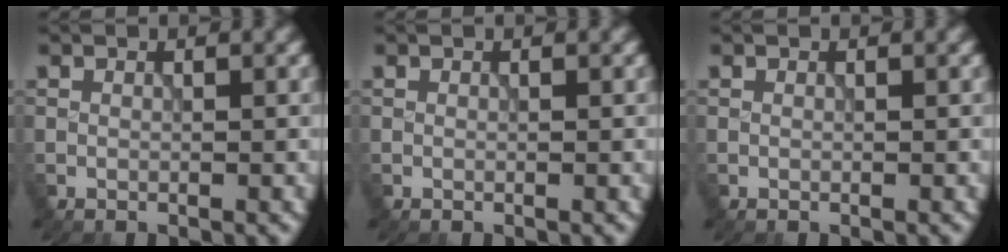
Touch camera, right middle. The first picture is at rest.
{"total": 0.0}
{"total": 0.0}